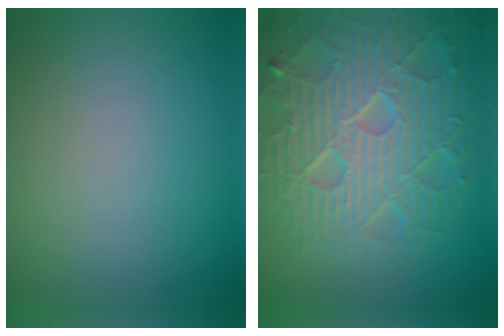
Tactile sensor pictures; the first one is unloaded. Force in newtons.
{"total": 8.9, "press": 6.4, "slide": 6.2}